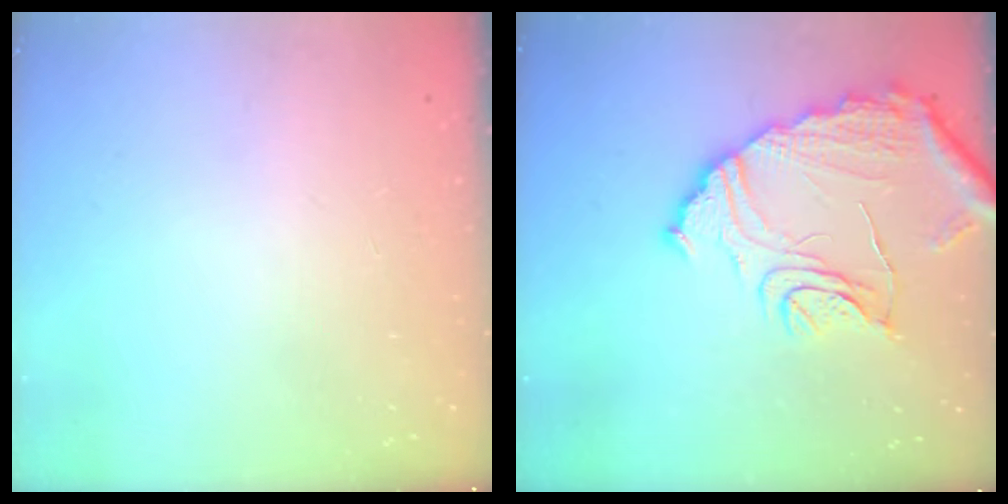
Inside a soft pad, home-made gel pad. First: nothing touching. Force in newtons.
{"total": 16.7, "press": 16.6, "slide": 1.3}